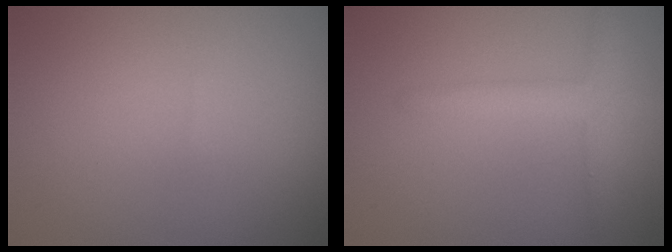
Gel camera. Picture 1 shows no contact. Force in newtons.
{"total": 2.6, "press": 2.6, "slide": 0.2}